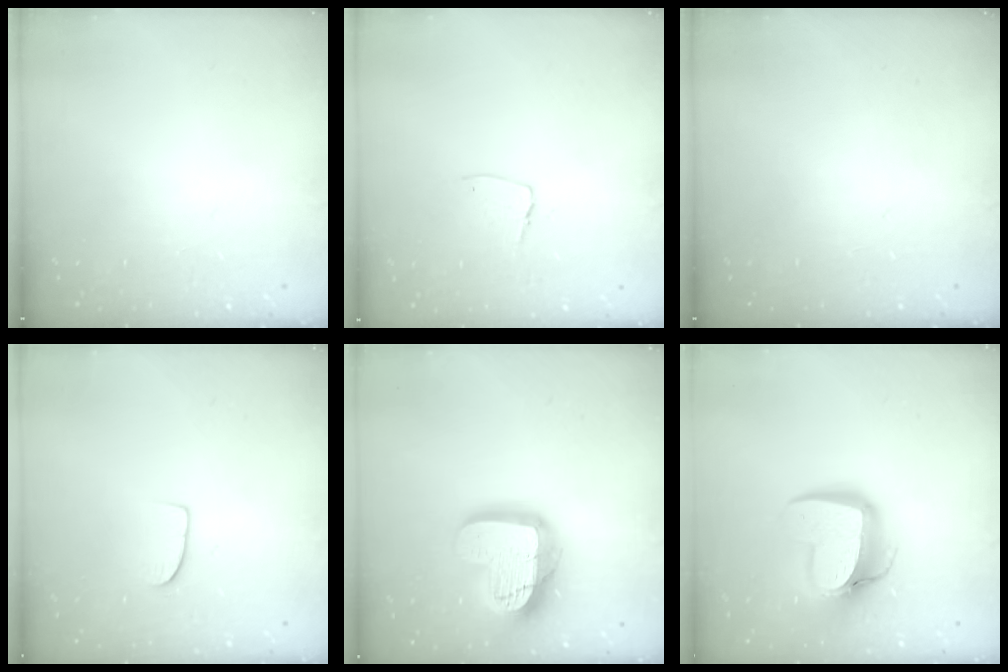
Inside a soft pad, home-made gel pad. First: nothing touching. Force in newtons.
{"total": 5.4, "press": 5.3, "slide": 0.5}
{"total": 0.0}
{"total": 6.5, "press": 6.5, "slide": 0.5}
{"total": 18.7, "press": 18.6, "slide": 1.5}
{"total": 15.5, "press": 15.5, "slide": 1.2}